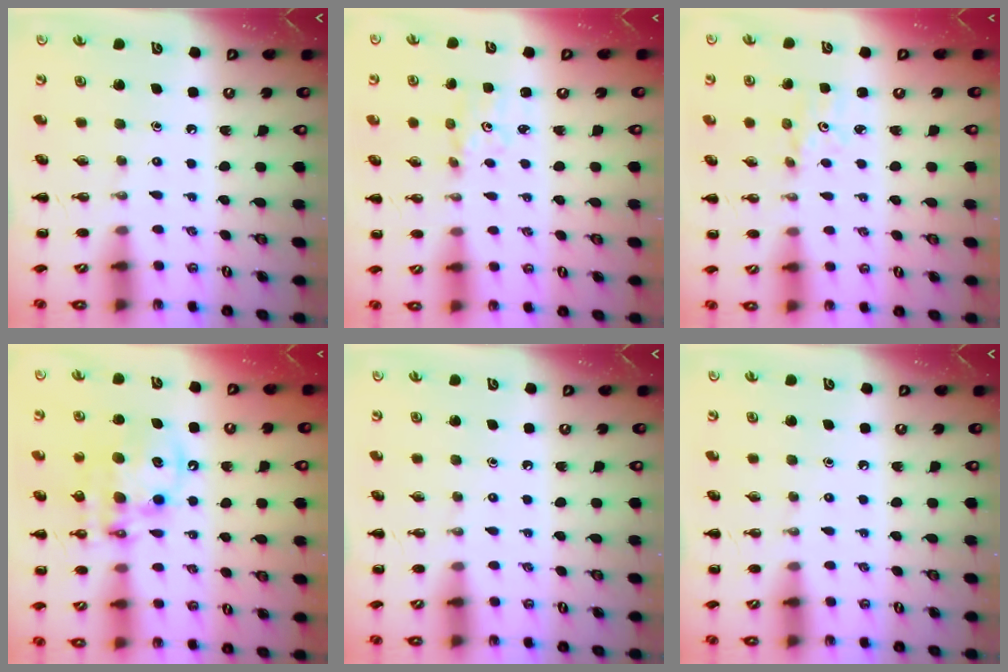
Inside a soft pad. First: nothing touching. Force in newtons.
{"total": 1.8, "press": 1.8, "slide": 0.5}
{"total": 2.4, "press": 2.3, "slide": 0.7}
{"total": 13.2, "press": 12.8, "slide": 3.3}
{"total": 0.0}
{"total": 0.0}